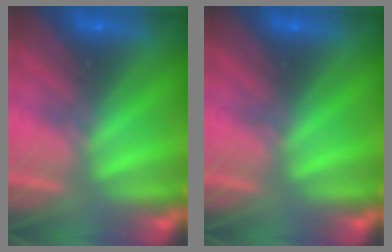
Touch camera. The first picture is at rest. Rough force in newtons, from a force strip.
{"total": 0.0}